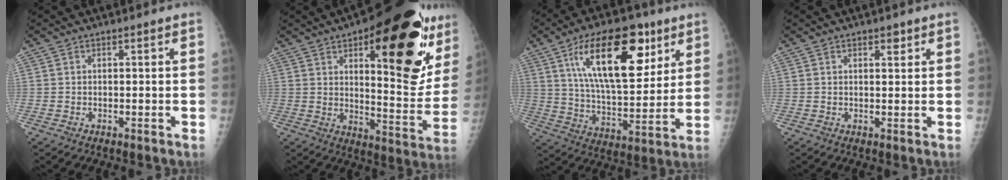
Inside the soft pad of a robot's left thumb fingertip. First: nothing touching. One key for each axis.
{"total": 28.8, "fx": 13.1, "fy": 10.7, "fz": 23.4, "tx": -0.264, "ty": -0.038, "tz": 0.183}
{"total": 22.0, "fx": 10.1, "fy": 9.9, "fz": 16.9, "tx": -0.240, "ty": -0.036, "tz": 0.173}
{"total": 1.8, "fx": 1.1, "fy": 0.8, "fz": 1.1, "tx": -0.007, "ty": -0.005, "tz": 0.015}